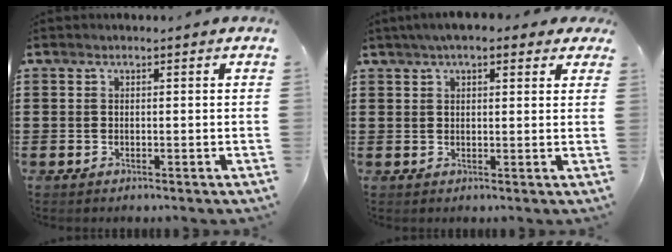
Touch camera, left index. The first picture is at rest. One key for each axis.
{"total": 4.1, "fx": 2.9, "fy": 1.2, "fz": 2.7, "tx": -0.059, "ty": 0.008, "tz": 0.051}